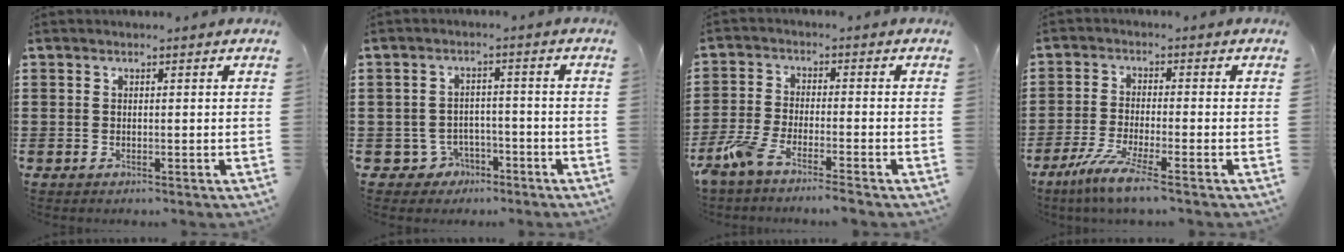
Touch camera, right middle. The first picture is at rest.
{"total": 3.4, "force": [-2.6, 2.1, 0.6], "torque": [-0.029, 0.002, -0.058]}
{"total": 5.4, "force": [-4.7, 0.3, 2.7], "torque": [-0.079, -0.017, -0.097]}
{"total": 5.8, "force": [-4.0, 0.2, 4.1], "torque": [-0.094, -0.019, -0.078]}